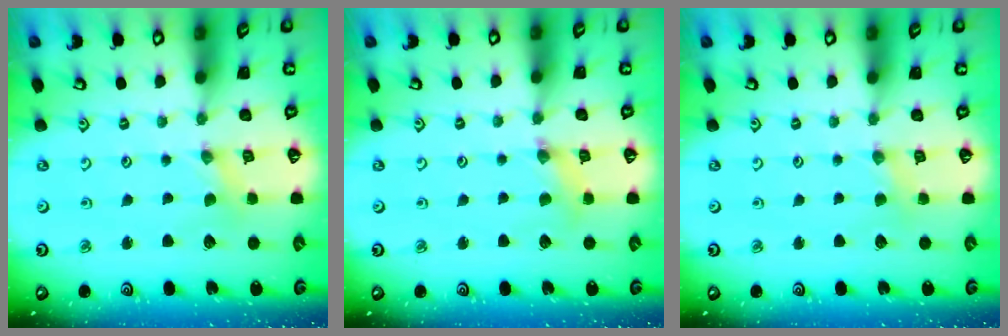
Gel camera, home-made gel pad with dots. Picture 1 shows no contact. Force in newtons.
{"total": 2.8, "press": 2.8, "slide": 0.4}
{"total": 2.5, "press": 2.5, "slide": 0.3}